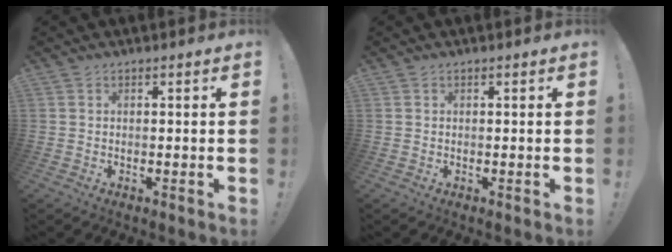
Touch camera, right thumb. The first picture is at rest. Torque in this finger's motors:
{"motor_torque": [-0.19, 0.07, 0.06, 0.24, 0.03]}